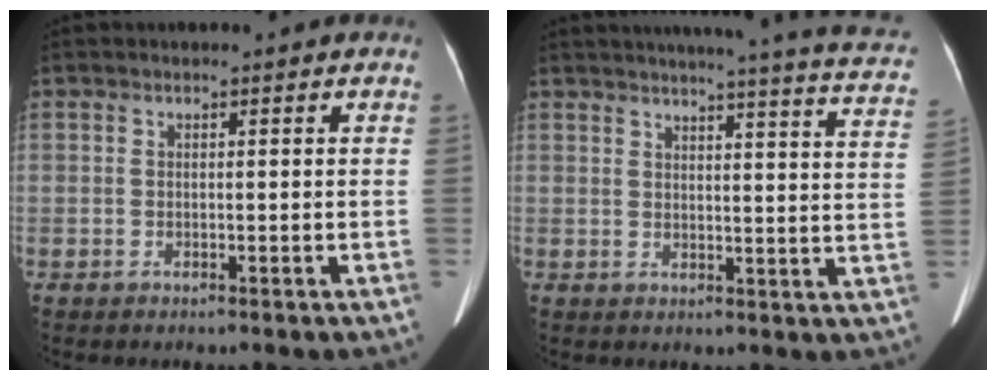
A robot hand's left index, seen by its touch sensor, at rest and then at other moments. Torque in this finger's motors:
{"motor_torque": [0.32, -1.82, 0.08, 0.08]}